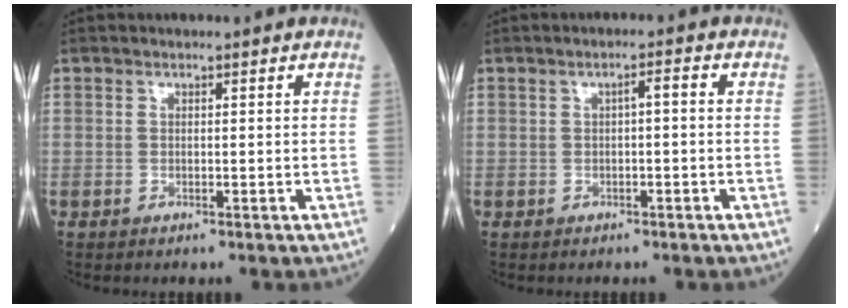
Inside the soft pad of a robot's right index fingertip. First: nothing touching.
{"total": 2.0, "force": [0.1, 0.5, 1.9], "torque": [-0.037, 0.012, 0.003]}